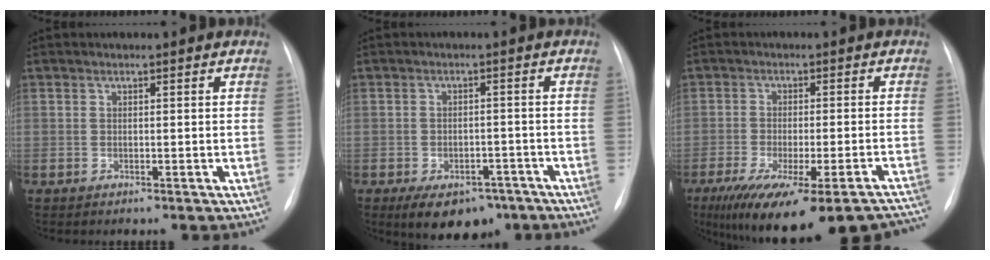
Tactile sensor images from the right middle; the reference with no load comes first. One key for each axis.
{"total": 9.8, "fx": -6.6, "fy": 5.4, "fz": 4.8, "tx": -0.065, "ty": 0.008, "tz": -0.092}
{"total": 22.4, "fx": -18.4, "fy": 4.4, "fz": 12.0, "tx": -0.152, "ty": -0.023, "tz": -0.243}